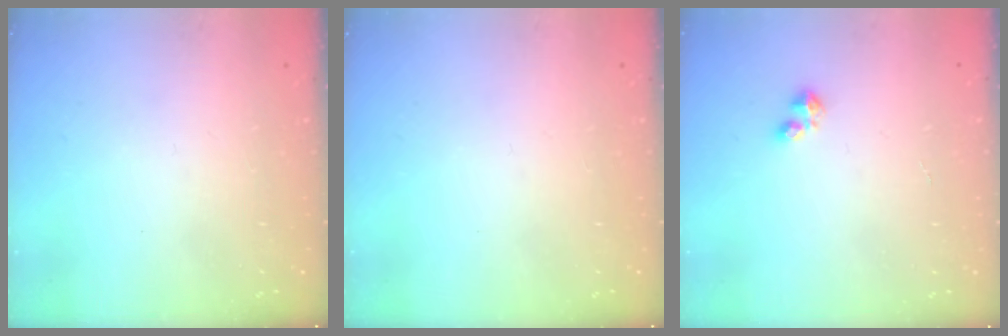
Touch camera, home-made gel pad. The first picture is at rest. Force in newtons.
{"total": 0.0}
{"total": 2.4, "press": 2.4, "slide": 0.5}